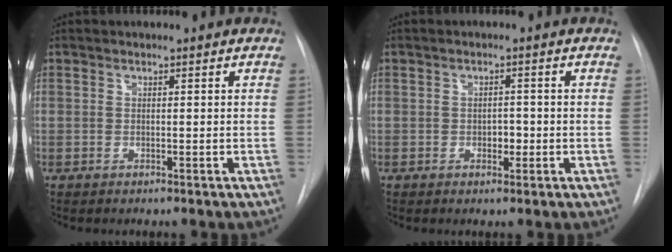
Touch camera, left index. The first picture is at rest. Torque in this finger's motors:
{"motor_torque": [0.11, 0.06, 0.01, 0.00]}